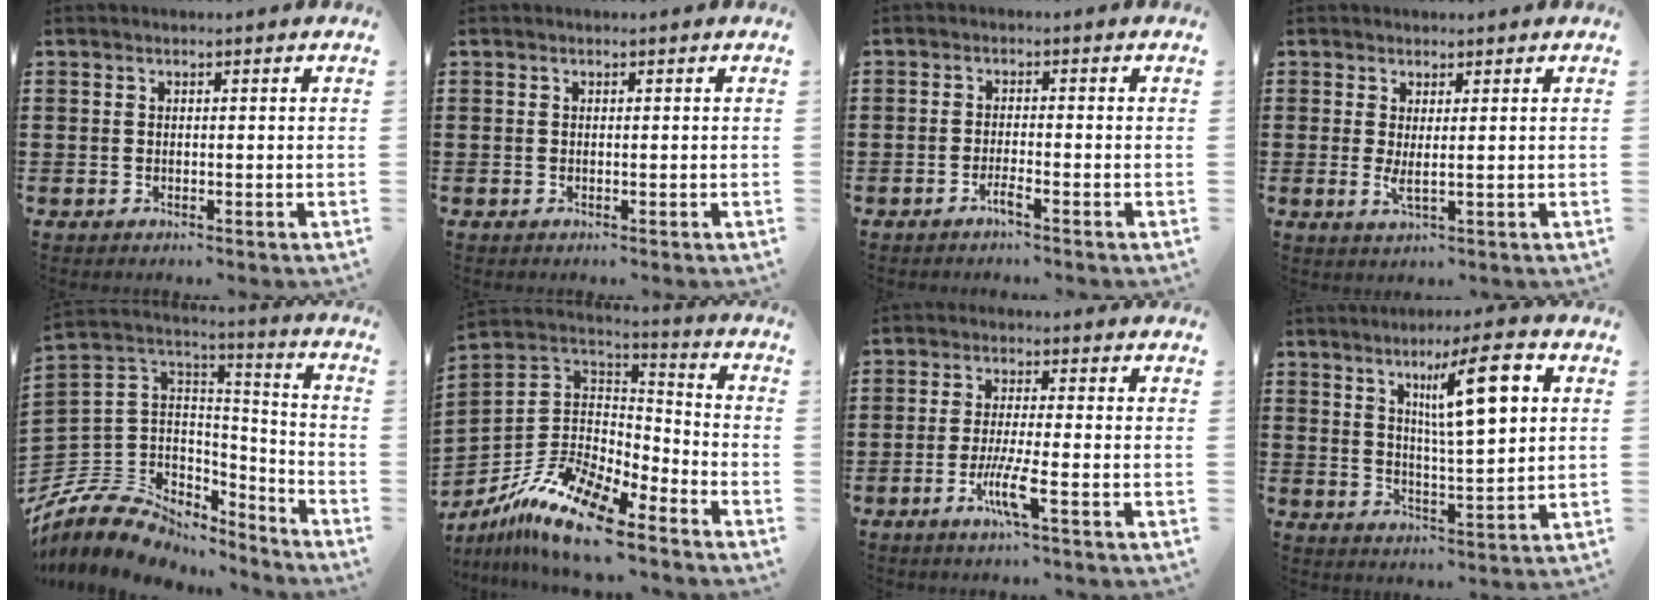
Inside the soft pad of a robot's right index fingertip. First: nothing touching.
{"total": 0.0}
{"total": 2.1, "force": [-1.4, 0.1, 1.6], "torque": [-0.035, -0.006, -0.028]}
{"total": 2.2, "force": [0.9, 0.0, 2.0], "torque": [-0.041, -0.006, 0.016]}
{"total": 9.2, "force": [-5.7, 6.8, 2.4], "torque": [-0.081, 0.000, -0.107]}
{"total": 14.0, "force": [-10.1, 4.5, 8.6], "torque": [-0.191, 0.026, -0.194]}
{"total": 5.9, "force": [-2.6, 0.3, 5.3], "torque": [-0.101, -0.014, -0.047]}
{"total": 10.7, "force": [4.3, 1.9, 9.6], "torque": [-0.161, -0.002, 0.064]}